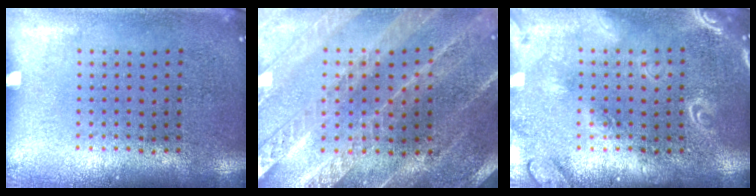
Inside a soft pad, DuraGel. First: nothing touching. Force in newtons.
{"total": 2.3, "press": 2.3, "slide": 0.3}
{"total": 2.1, "press": 2.1, "slide": 0.2}